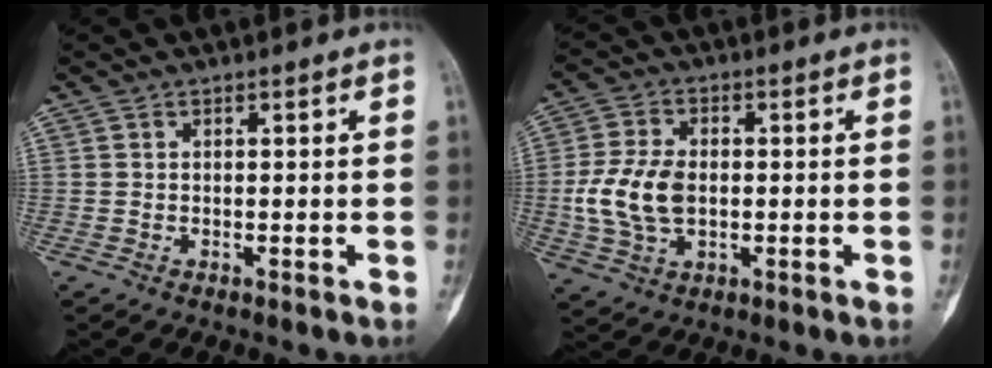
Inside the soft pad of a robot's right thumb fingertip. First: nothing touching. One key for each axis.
{"total": 10.3, "fx": -0.6, "fy": 6.5, "fz": 7.9, "tx": -0.161, "ty": 0.005, "tz": -0.011}